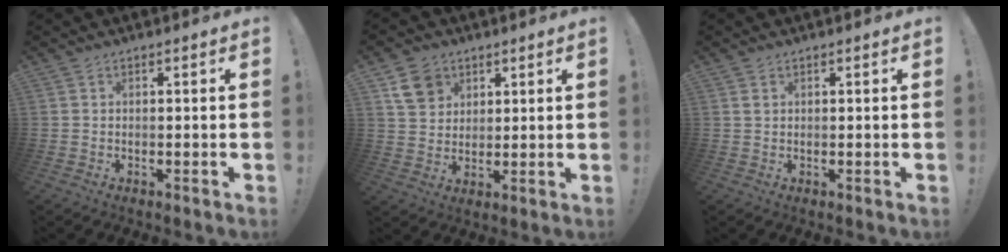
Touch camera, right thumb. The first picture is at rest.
{"total": 8.7, "force": [4.7, 6.8, 2.8], "torque": [-0.031, -0.023, 0.092]}
{"total": 1.0, "force": [0.5, 0.6, 0.6], "torque": [-0.007, -0.001, 0.008]}